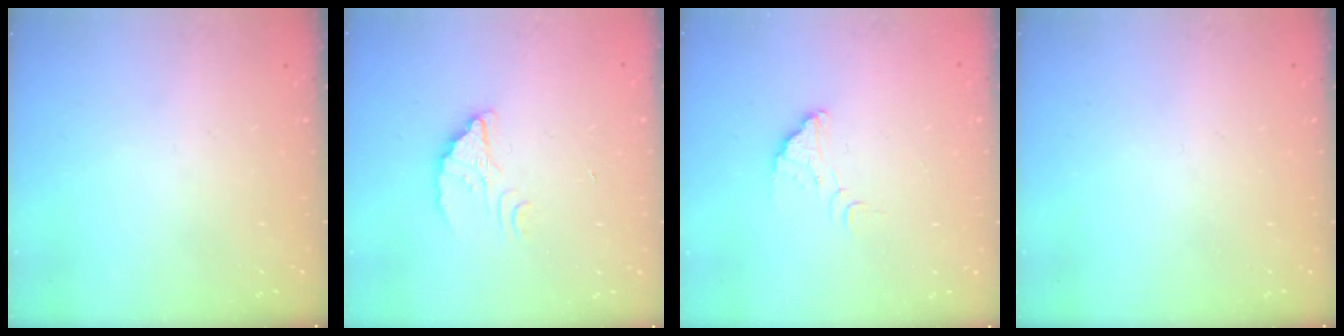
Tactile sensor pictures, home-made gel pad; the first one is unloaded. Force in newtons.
{"total": 2.5, "press": 2.5, "slide": 0.1}
{"total": 2.5, "press": 2.5, "slide": 0.1}
{"total": 0.0}